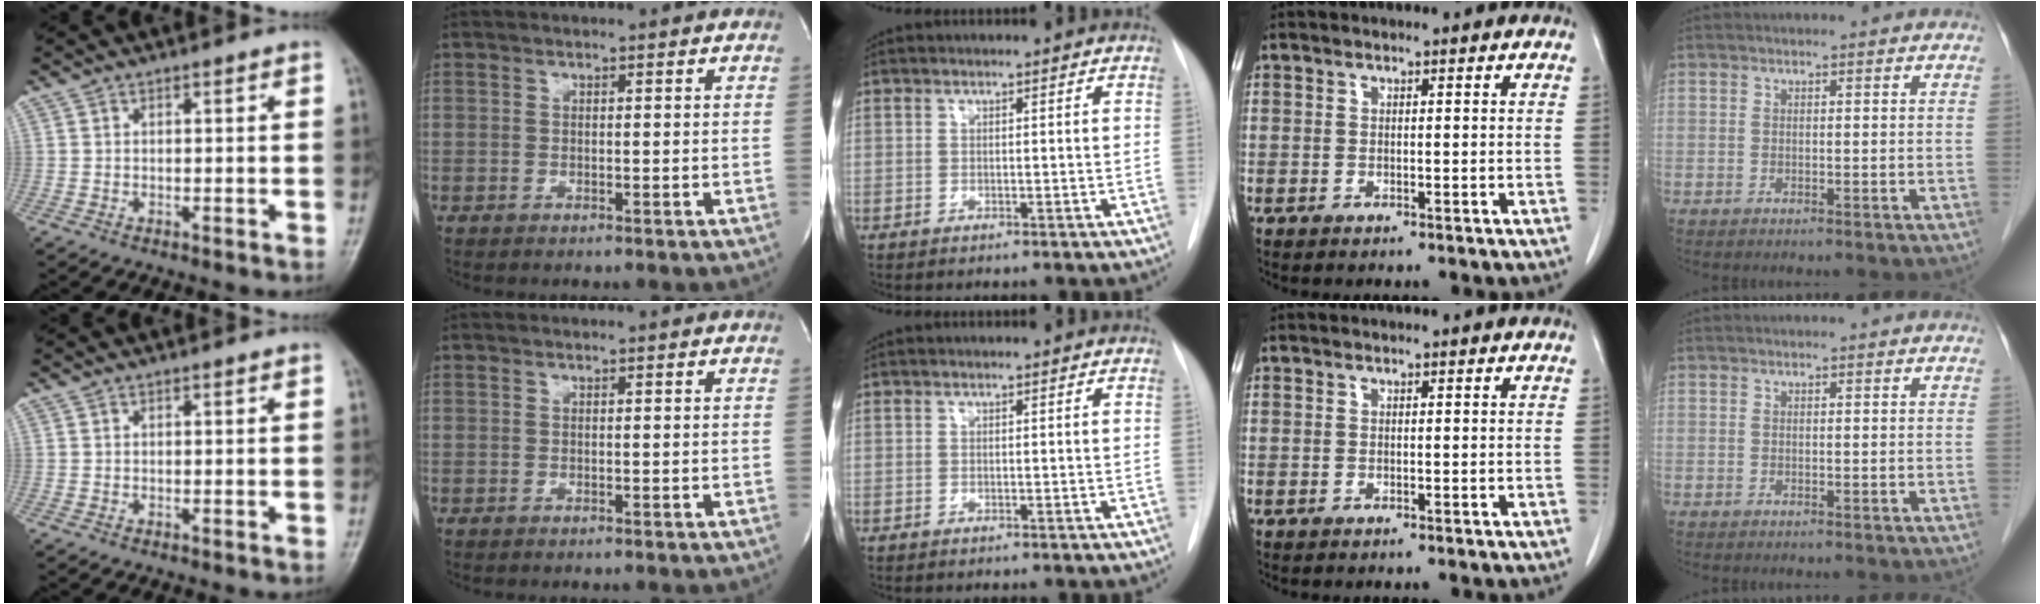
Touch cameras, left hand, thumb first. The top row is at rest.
{}